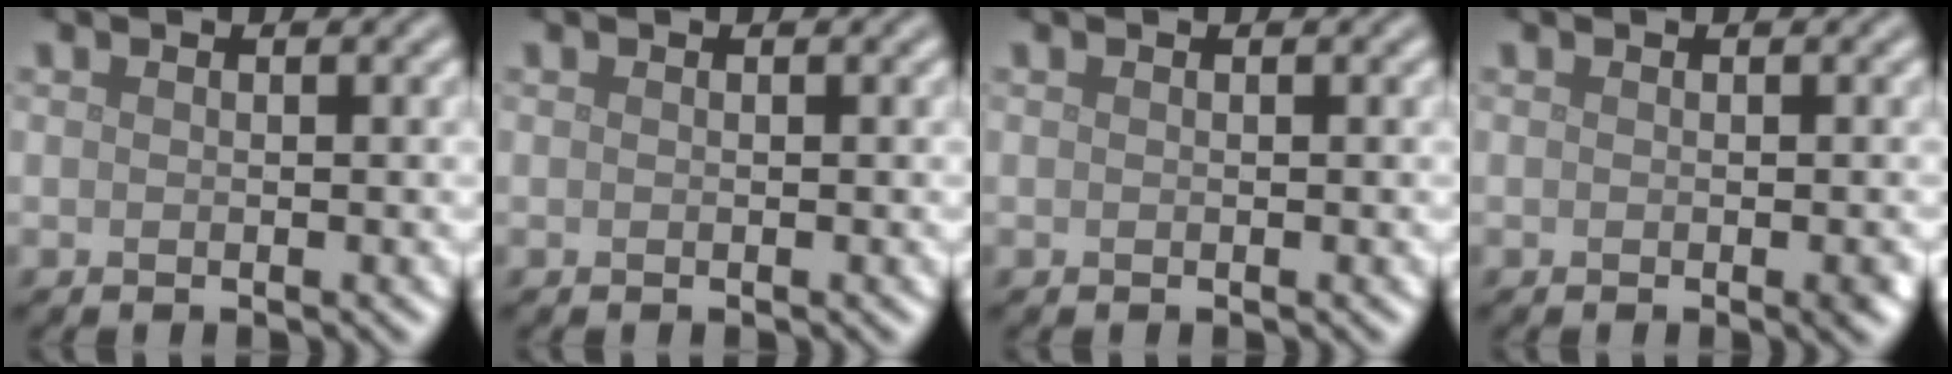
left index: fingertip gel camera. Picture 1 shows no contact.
{"total": 0.0}
{"total": 0.0}
{"total": 1.0, "force": [-0.3, 0.1, 1.0], "torque": [-0.011, -0.001, -0.003]}